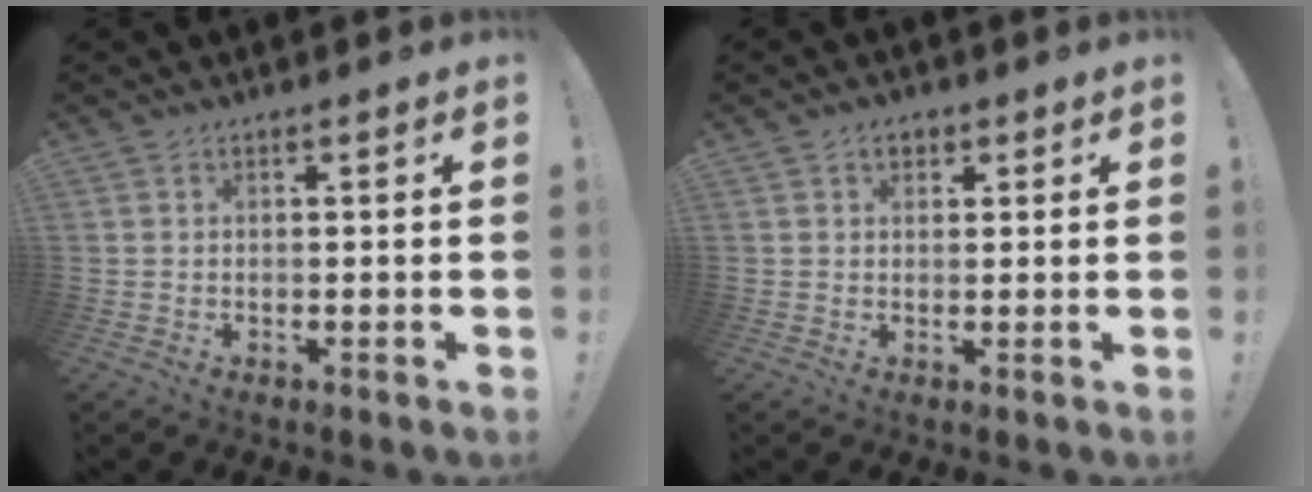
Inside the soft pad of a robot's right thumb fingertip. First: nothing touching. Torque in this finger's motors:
{"motor_torque": [0.02, 0.32, 0.16, -0.01, 0.00]}